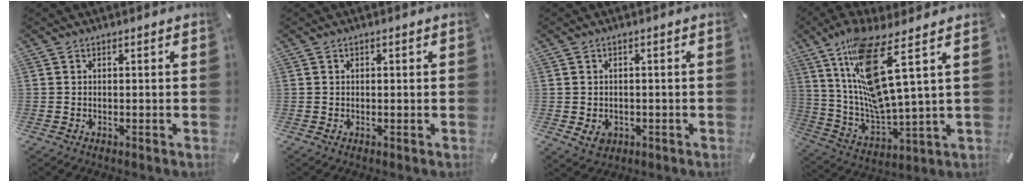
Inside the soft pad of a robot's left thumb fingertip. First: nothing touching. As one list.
[{"total": 0.7, "force": [0.1, 0.4, 0.5], "torque": [-0.011, 0.003, 0.000]}, {"total": 3.4, "force": [-0.9, 2.8, 1.6], "torque": [-0.023, 0.001, -0.018]}, {"total": 15.8, "force": [8.0, 2.7, 13.4], "torque": [-0.290, -0.039, 0.124]}]